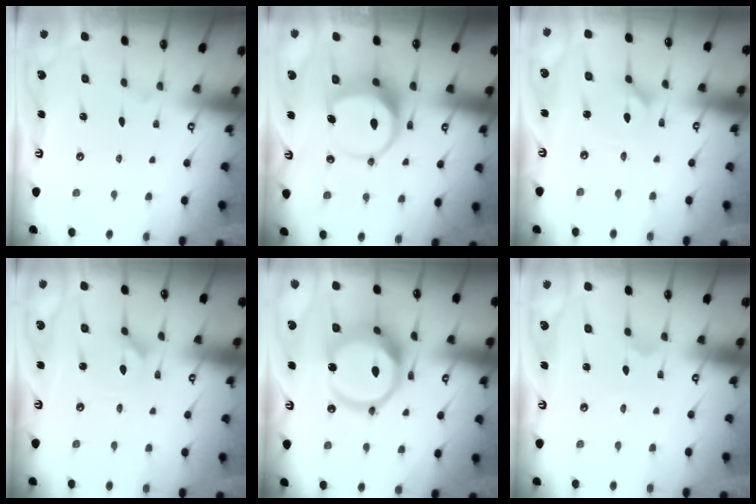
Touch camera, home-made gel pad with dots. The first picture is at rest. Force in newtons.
{"total": 9.3, "press": 9.2, "slide": 1.4}
{"total": 1.8, "press": 1.7, "slide": 0.2}
{"total": 1.8, "press": 1.7, "slide": 0.2}
{"total": 17.0, "press": 16.9, "slide": 2.1}
{"total": 1.8, "press": 1.8, "slide": 0.2}